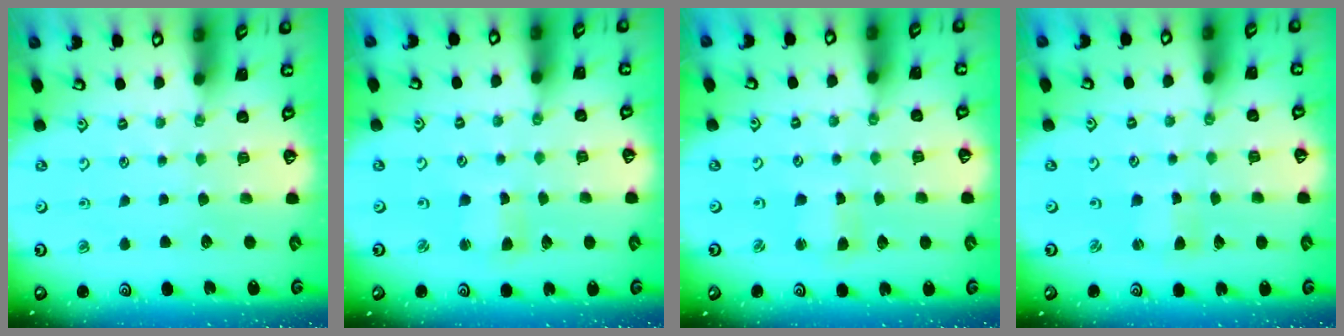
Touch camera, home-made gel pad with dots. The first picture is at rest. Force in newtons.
{"total": 2.4, "press": 2.3, "slide": 0.4}
{"total": 2.2, "press": 2.2, "slide": 0.3}
{"total": 1.5, "press": 1.4, "slide": 0.3}